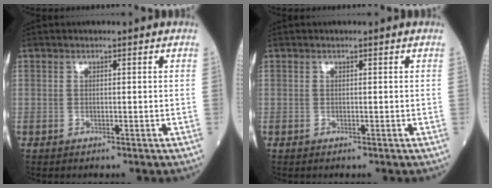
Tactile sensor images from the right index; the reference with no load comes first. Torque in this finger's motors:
{"motor_torque": [0.03, 0.00, -0.01, -0.01]}